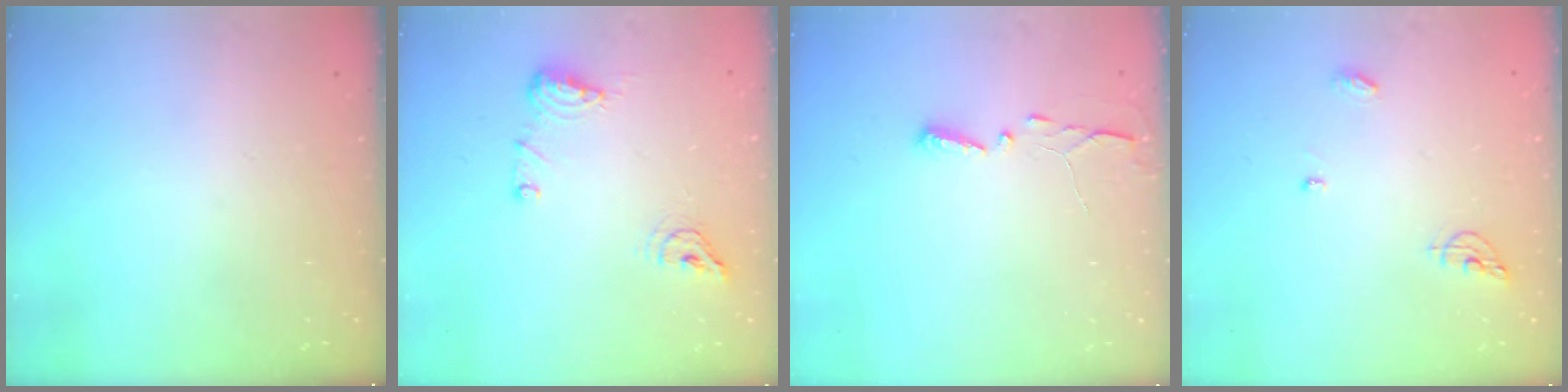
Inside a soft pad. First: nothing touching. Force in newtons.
{"total": 8.9, "press": 8.8, "slide": 1.4}
{"total": 2.9, "press": 2.9, "slide": 0.4}
{"total": 6.0, "press": 6.0, "slide": 0.4}